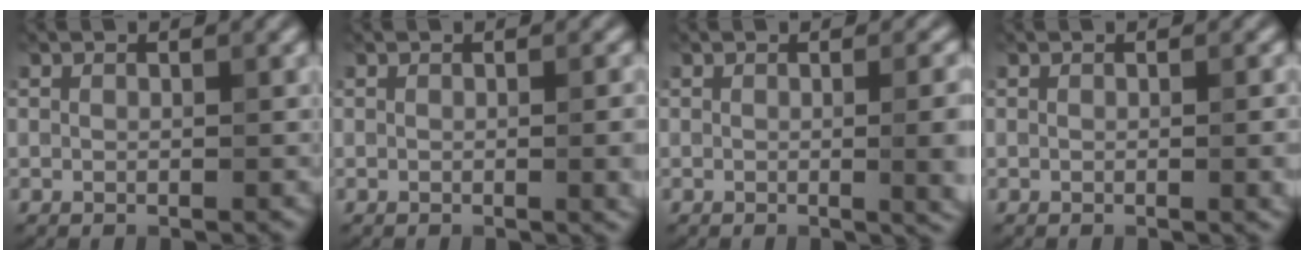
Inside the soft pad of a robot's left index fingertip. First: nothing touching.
{"total": 2.7, "force": [-0.2, 0.8, 2.6], "torque": [-0.025, -0.001, -0.004]}
{"total": 6.0, "force": [-0.3, 2.6, 5.4], "torque": [-0.037, -0.006, 0.003]}
{"total": 1.9, "force": [-0.2, 0.5, 1.9], "torque": [-0.019, -0.002, -0.003]}